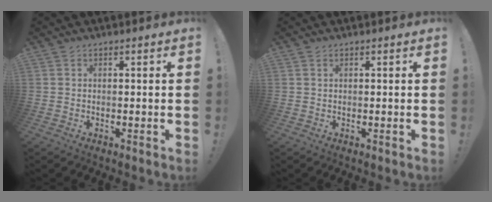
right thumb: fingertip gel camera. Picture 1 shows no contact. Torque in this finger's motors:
{"motor_torque": [0.10, 0.05, -0.03, 0.08, 0.02]}